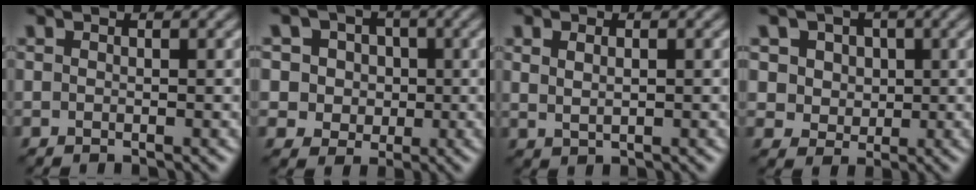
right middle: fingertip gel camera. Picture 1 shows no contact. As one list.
[{"total": 6.8, "force": [2.2, 6.0, 2.4], "torque": [-0.040, 0.025, 0.018]}, {"total": 1.5, "force": [0.5, 0.7, 1.2], "torque": [-0.026, -0.004, 0.015]}, {"total": 5.4, "force": [2.1, 4.4, 2.2], "torque": [-0.036, 0.009, 0.027]}]